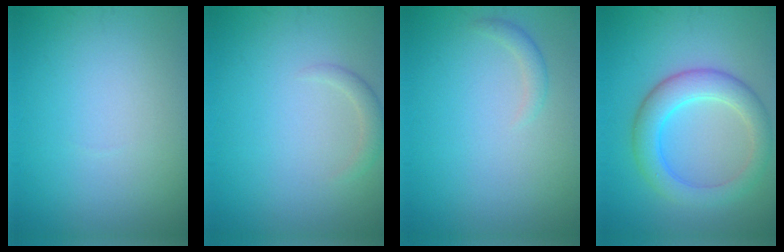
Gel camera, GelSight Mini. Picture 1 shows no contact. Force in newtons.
{"total": 1.2, "press": 1.2, "slide": 0.0}
{"total": 1.1, "press": 1.1, "slide": 0.1}
{"total": 5.0, "press": 5.0, "slide": 0.1}